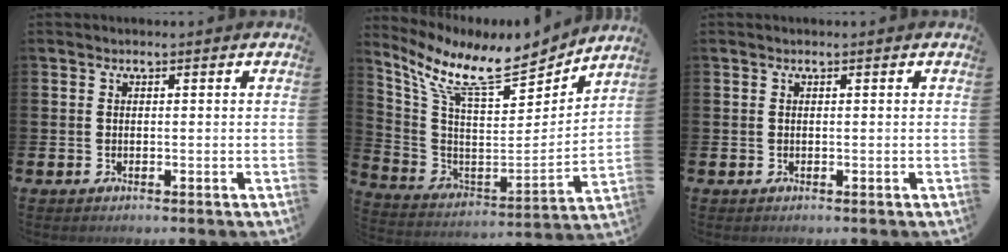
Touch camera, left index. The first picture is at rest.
{"total": 11.1, "force": [9.1, 2.3, 6.0], "torque": [-0.159, -0.062, 0.156]}
{"total": 0.0}